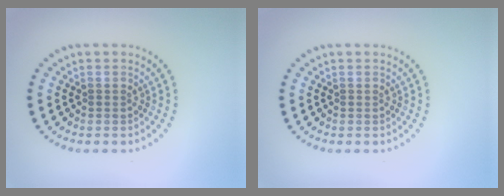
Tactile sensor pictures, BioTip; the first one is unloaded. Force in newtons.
{"total": 0.0}